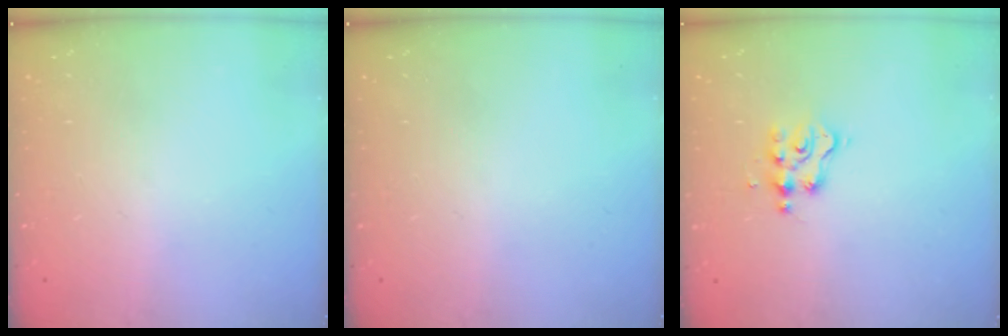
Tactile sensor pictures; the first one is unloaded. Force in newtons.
{"total": 0.0}
{"total": 3.5, "press": 3.5, "slide": 0.1}